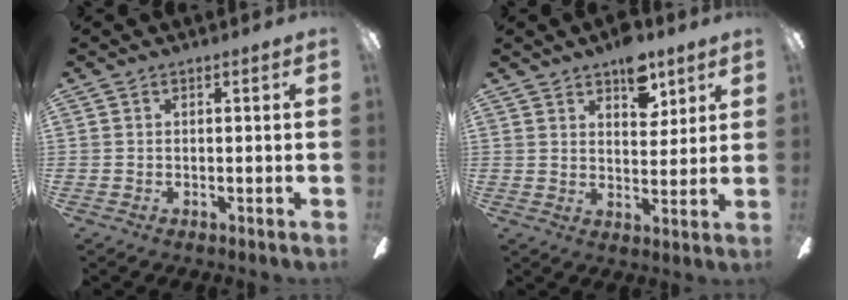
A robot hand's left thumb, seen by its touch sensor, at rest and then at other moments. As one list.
[{"total": 9.0, "force": [5.8, 4.9, 4.9], "torque": [-0.047, -0.025, 0.096]}]